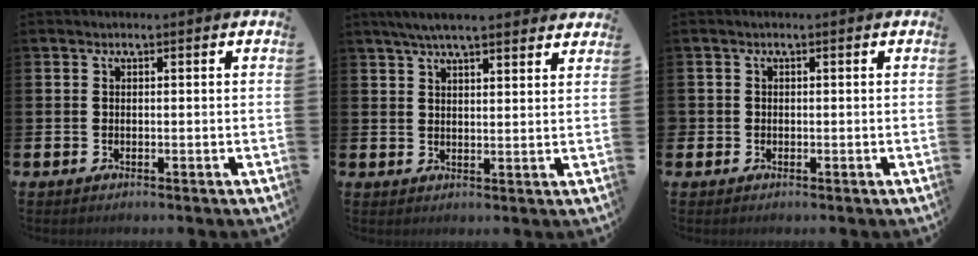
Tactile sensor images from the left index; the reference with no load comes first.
{"total": 5.3, "force": [4.8, 0.7, 2.2], "torque": [-0.052, -0.009, 0.087]}
{"total": 0.8, "force": [-0.1, 0.8, 0.1], "torque": [0.011, 0.000, -0.007]}